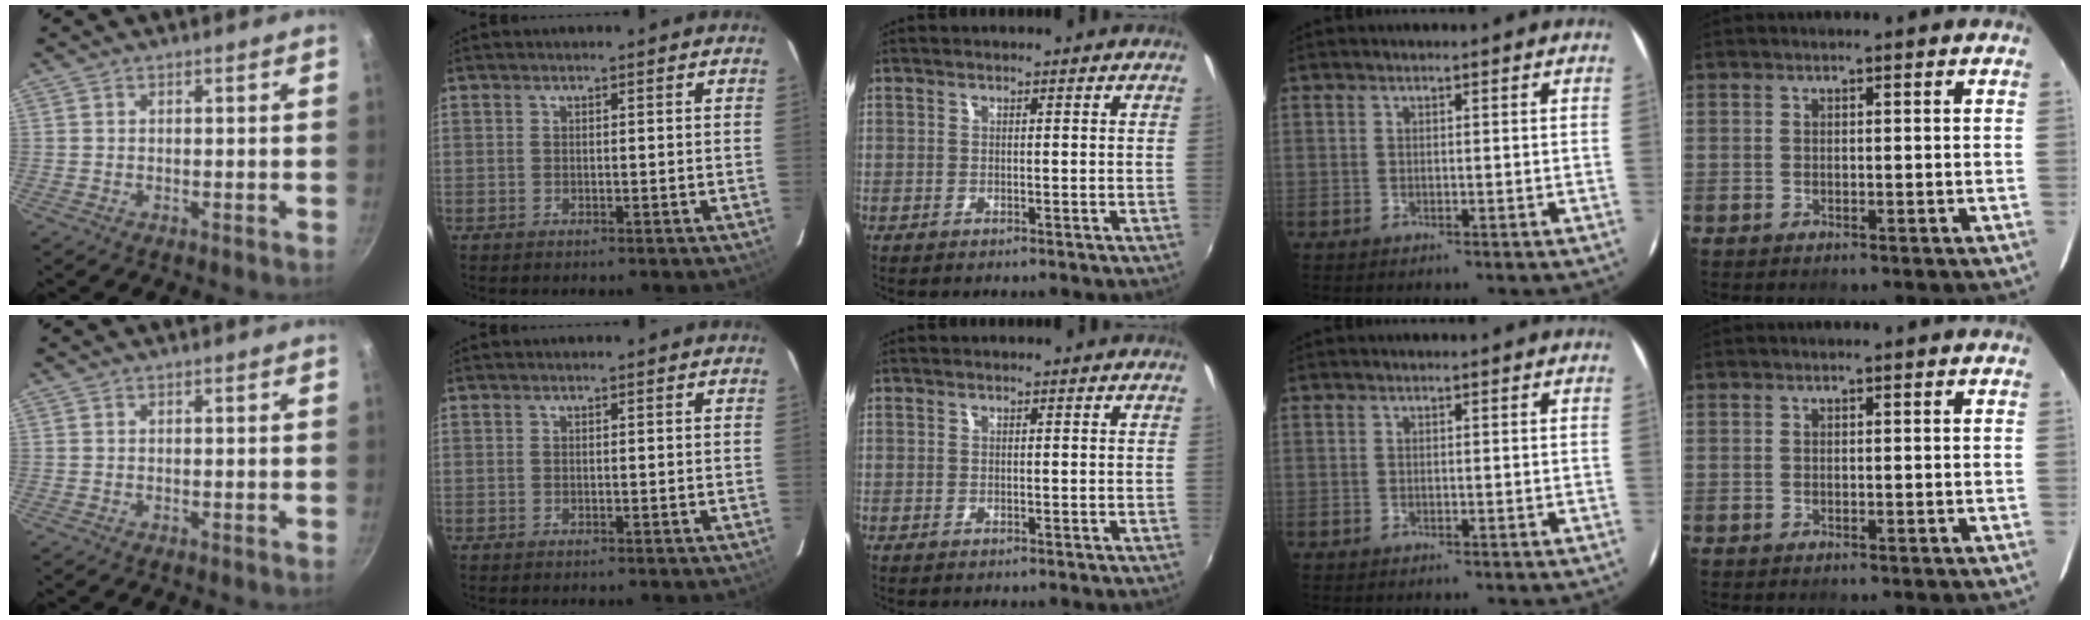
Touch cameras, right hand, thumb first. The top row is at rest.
{}